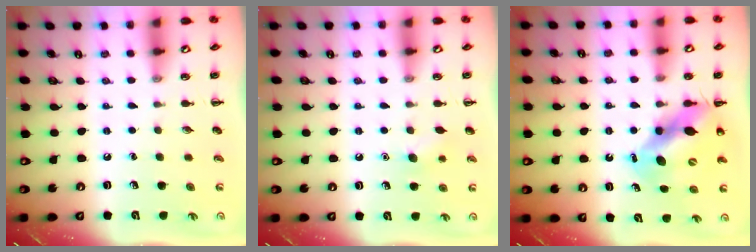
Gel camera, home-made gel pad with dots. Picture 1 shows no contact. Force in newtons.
{"total": 7.0, "press": 6.7, "slide": 1.9}
{"total": 10.5, "press": 10.1, "slide": 2.7}